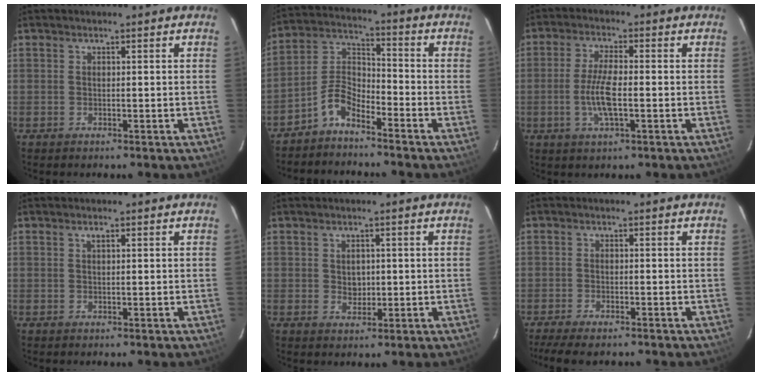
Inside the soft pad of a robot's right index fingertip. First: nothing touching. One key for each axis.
{"total": 6.6, "fx": -4.9, "fy": 2.6, "fz": 3.5, "tx": -0.088, "ty": 0.025, "tz": -0.101}
{"total": 6.7, "fx": -1.4, "fy": 1.7, "fz": 6.3, "tx": -0.130, "ty": -0.002, "tz": -0.029}
{"total": 0.6, "fx": 0.3, "fy": 0.2, "fz": 0.5, "tx": -0.010, "ty": 0.003, "tz": 0.005}
{"total": 2.6, "fx": 0.2, "fy": 2.3, "fz": 1.1, "tx": -0.016, "ty": 0.002, "tz": 0.006}
{"total": 7.4, "fx": -6.2, "fy": 1.4, "fz": 3.8, "tx": -0.092, "ty": -0.028, "tz": -0.105}